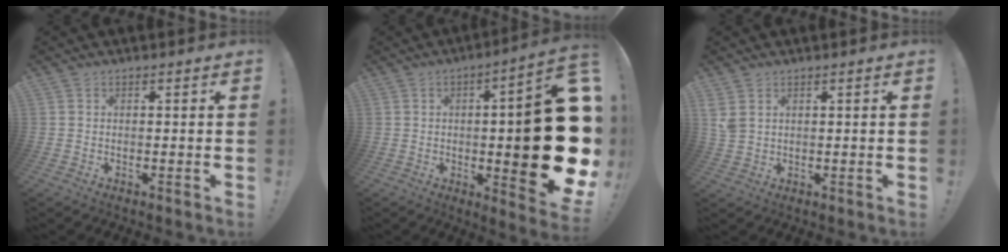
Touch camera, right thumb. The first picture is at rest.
{"total": 24.6, "force": [-1.1, 5.3, 24.0], "torque": [-0.333, -0.007, -0.007]}
{"total": 3.5, "force": [1.5, 2.3, 2.1], "torque": [-0.033, -0.002, 0.031]}